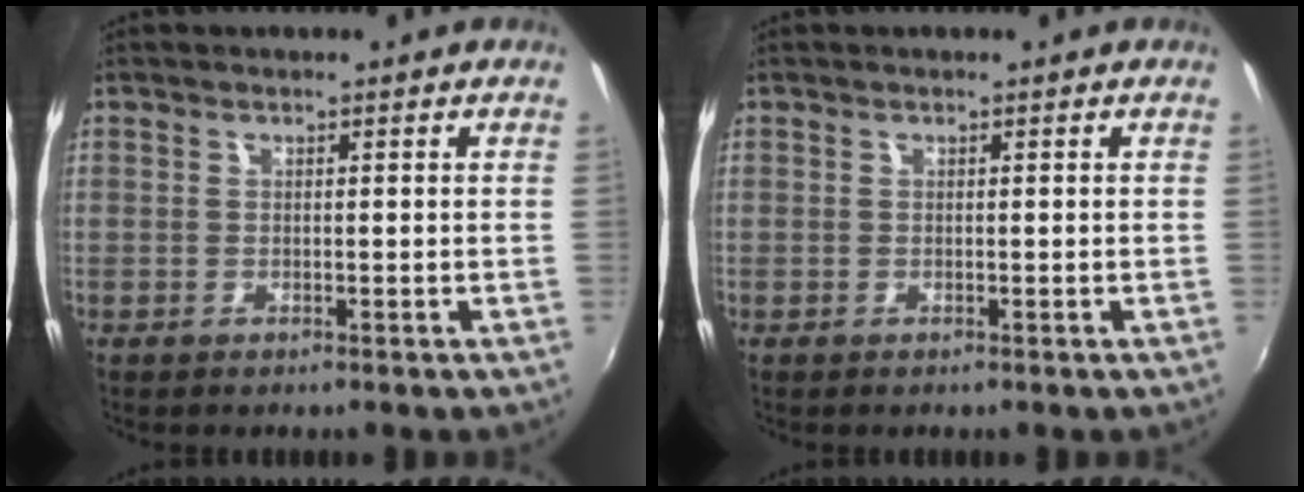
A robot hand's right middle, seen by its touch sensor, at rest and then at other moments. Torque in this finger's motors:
{"motor_torque": [0.00, 0.00, 0.00, -0.01]}